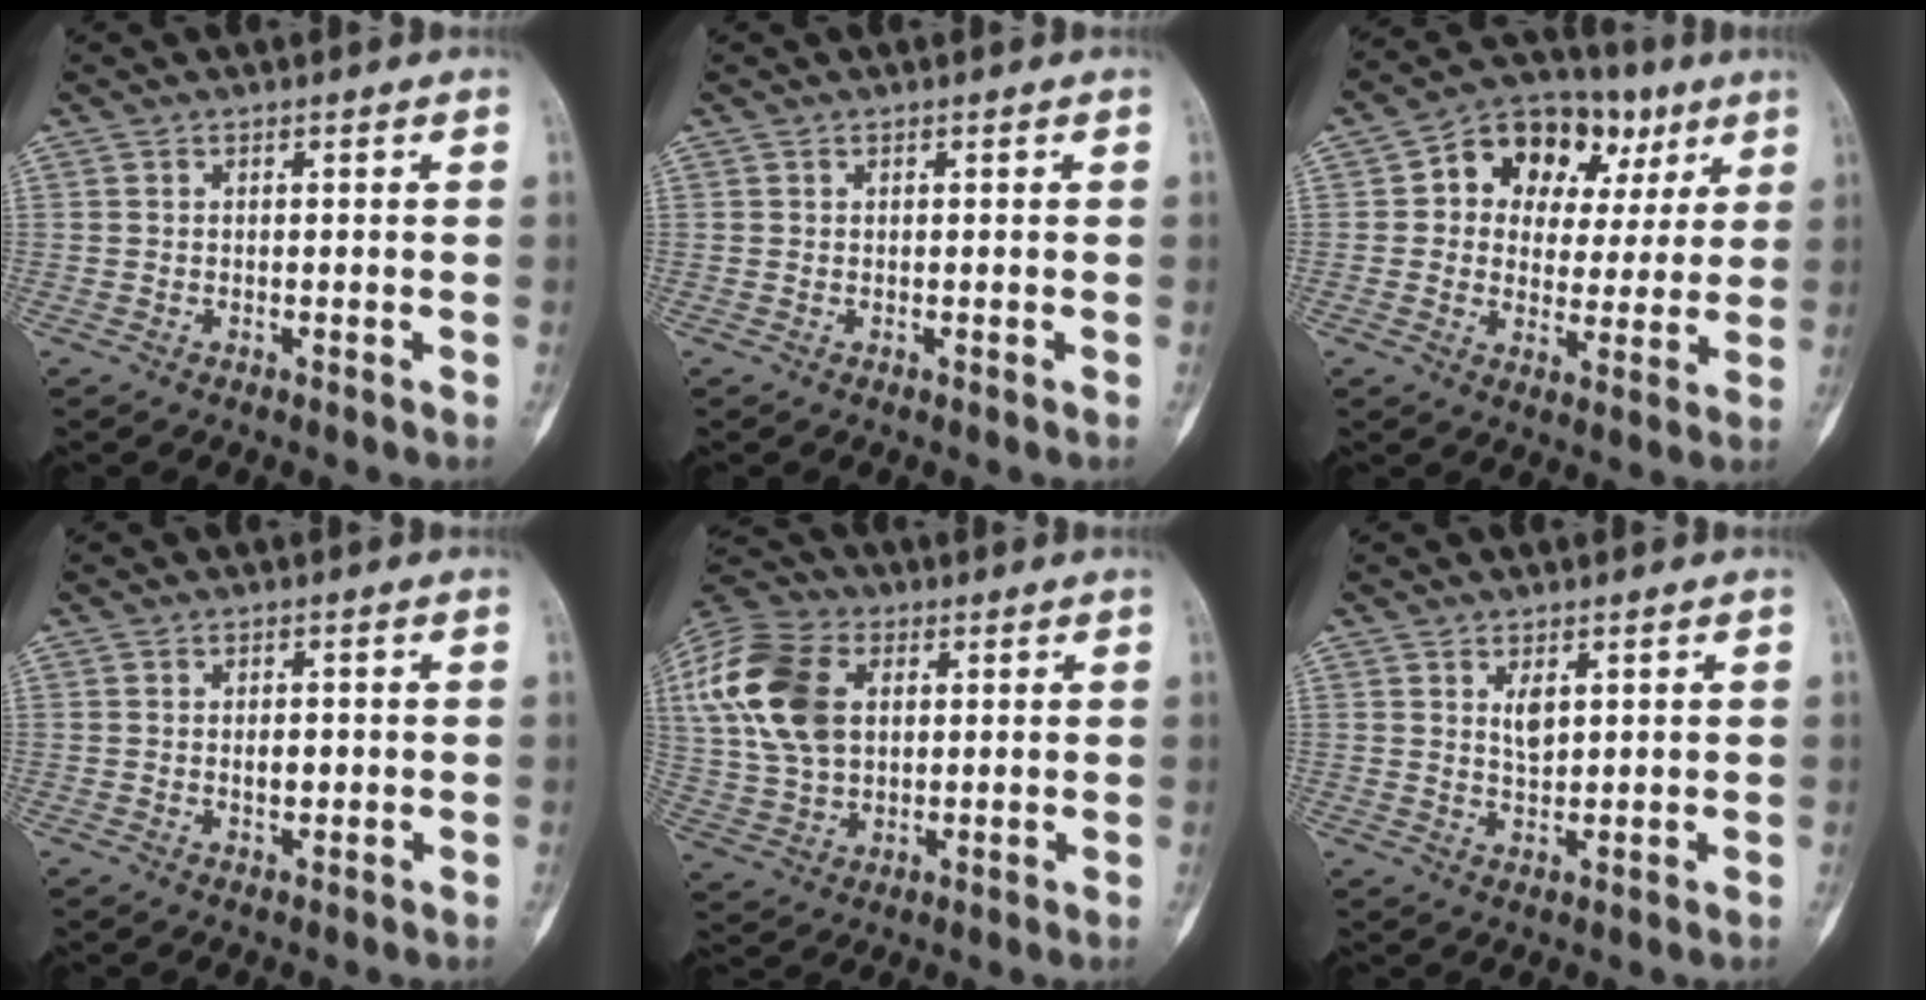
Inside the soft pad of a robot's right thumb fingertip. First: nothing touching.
{"total": 0.0}
{"total": 15.7, "force": [5.4, 11.6, 9.0], "torque": [-0.075, 0.018, 0.081]}
{"total": 2.3, "force": [0.0, 1.4, 1.8], "torque": [-0.020, 0.000, 0.003]}
{"total": 20.2, "force": [5.2, 13.9, 13.7], "torque": [-0.289, 0.012, 0.095]}
{"total": 3.1, "force": [1.4, 1.6, 2.3], "torque": [-0.033, -0.014, 0.027]}